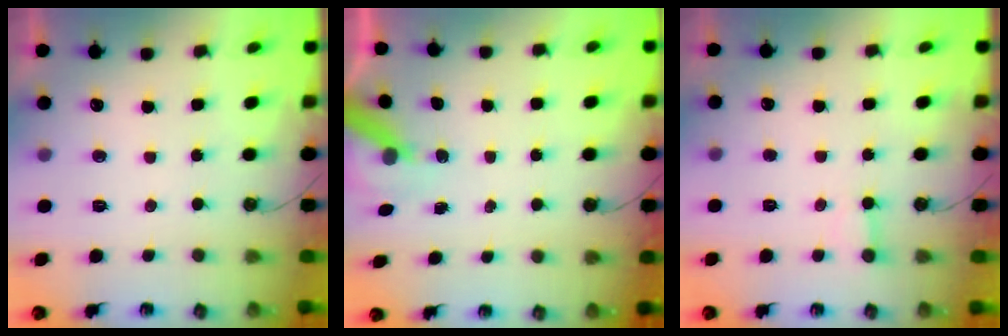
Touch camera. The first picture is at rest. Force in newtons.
{"total": 6.4, "press": 6.4, "slide": 0.3}
{"total": 2.4, "press": 2.4, "slide": 0.1}